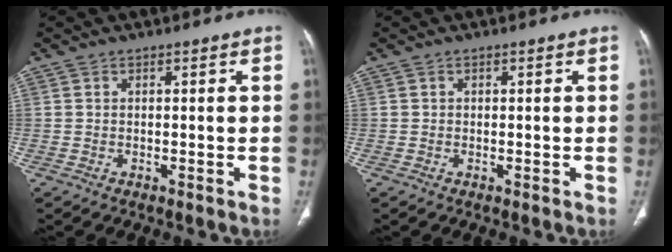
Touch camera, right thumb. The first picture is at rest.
{"total": 0.0}